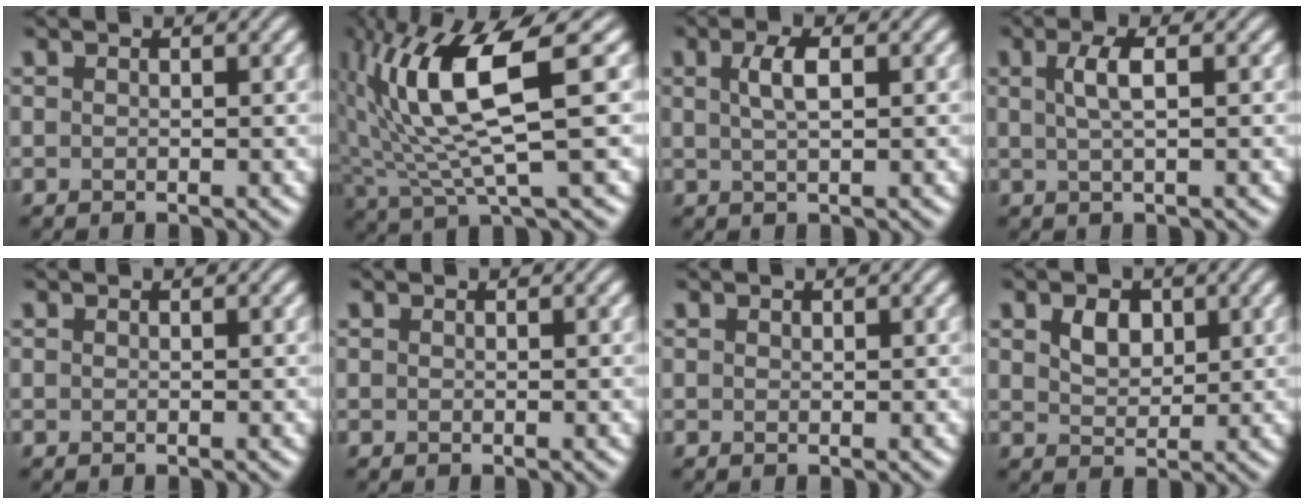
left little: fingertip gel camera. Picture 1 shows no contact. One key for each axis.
{"total": 9.8, "fx": 2.5, "fy": 2.4, "fz": 9.2, "tx": -0.173, "ty": 0.000, "tz": 0.052}
{"total": 2.5, "fx": 0.8, "fy": 0.7, "fz": 2.3, "tx": -0.044, "ty": 0.006, "tz": 0.013}
{"total": 2.6, "fx": 0.6, "fy": 0.7, "fz": 2.4, "tx": -0.046, "ty": 0.005, "tz": 0.011}
{"total": 0.0}
{"total": 0.0}
{"total": 0.0}
{"total": 2.6, "fx": 1.1, "fy": 1.7, "fz": 1.6, "tx": -0.035, "ty": 0.000, "tz": 0.021}